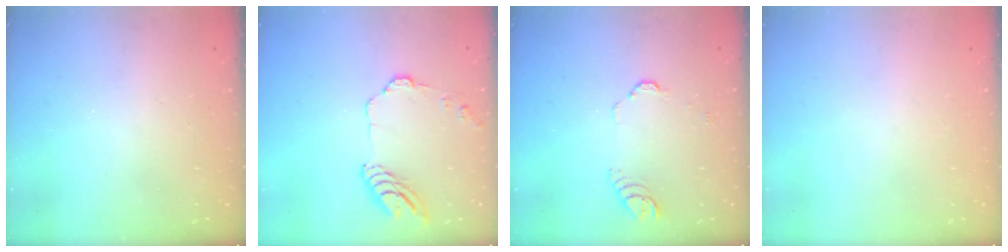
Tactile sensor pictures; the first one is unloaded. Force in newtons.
{"total": 11.6, "press": 11.6, "slide": 0.8}
{"total": 3.3, "press": 3.3, "slide": 0.3}
{"total": 0.0}